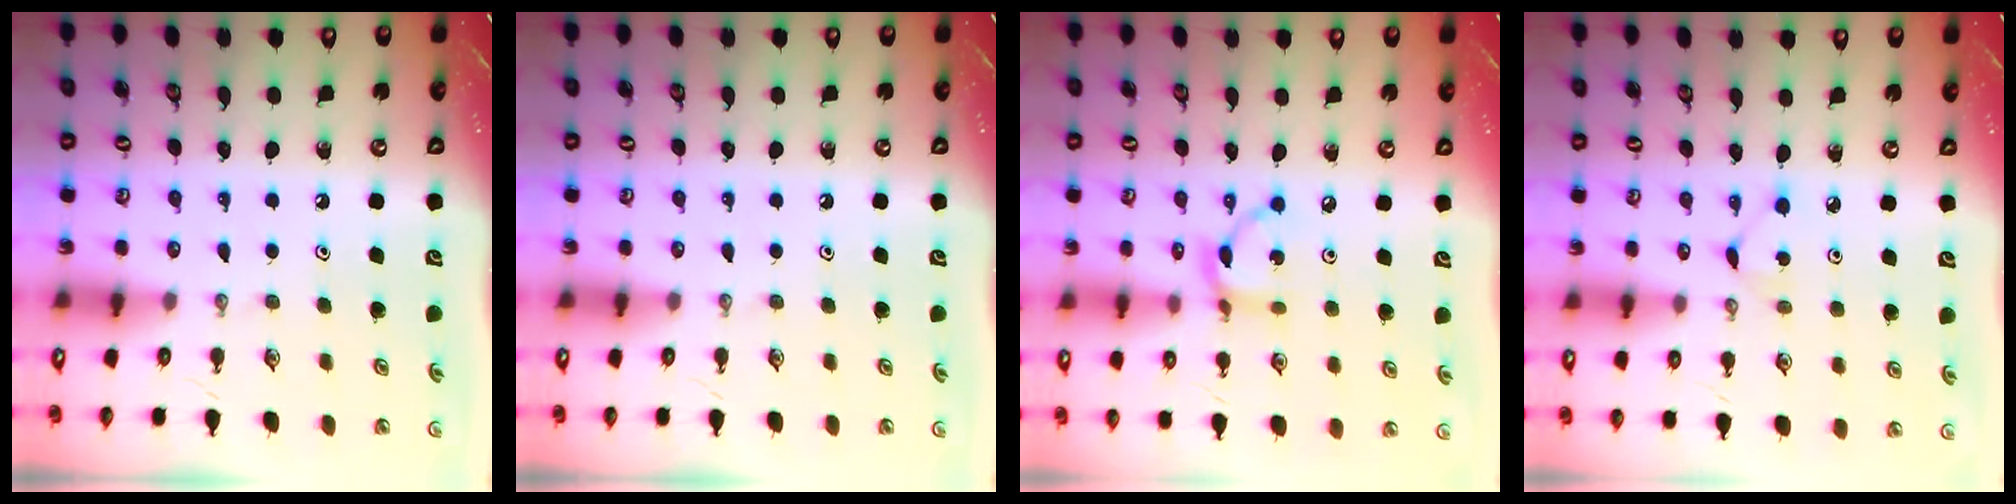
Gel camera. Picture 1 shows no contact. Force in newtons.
{"total": 0.0}
{"total": 7.4, "press": 7.4, "slide": 0.4}
{"total": 3.8, "press": 3.7, "slide": 0.5}